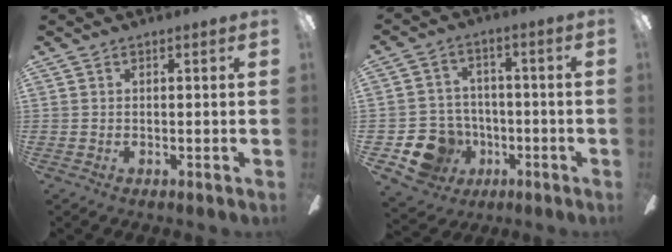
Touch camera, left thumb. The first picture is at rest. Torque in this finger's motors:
{"motor_torque": [0.56, 0.71, -0.01, 0.03, 0.00]}